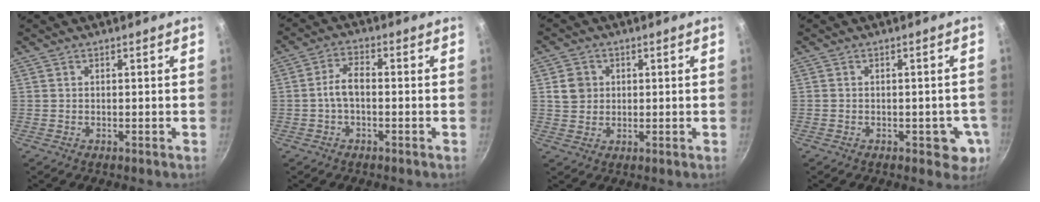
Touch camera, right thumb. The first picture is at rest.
{"total": 4.7, "force": [-0.9, 2.4, 3.9], "torque": [-0.073, 0.025, -0.023]}
{"total": 4.7, "force": [0.9, 4.2, 1.8], "torque": [-0.011, 0.004, 0.014]}
{"total": 5.5, "force": [-1.6, 3.3, 4.2], "torque": [-0.019, 0.002, -0.019]}